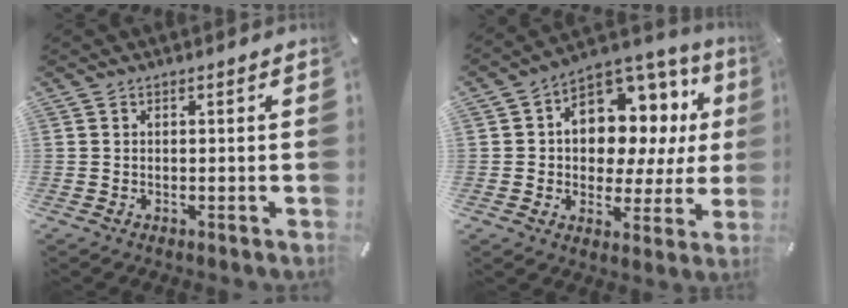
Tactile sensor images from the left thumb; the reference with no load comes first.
{"total": 12.8, "force": [3.9, 9.7, 7.3], "torque": [-0.099, -0.041, 0.073]}